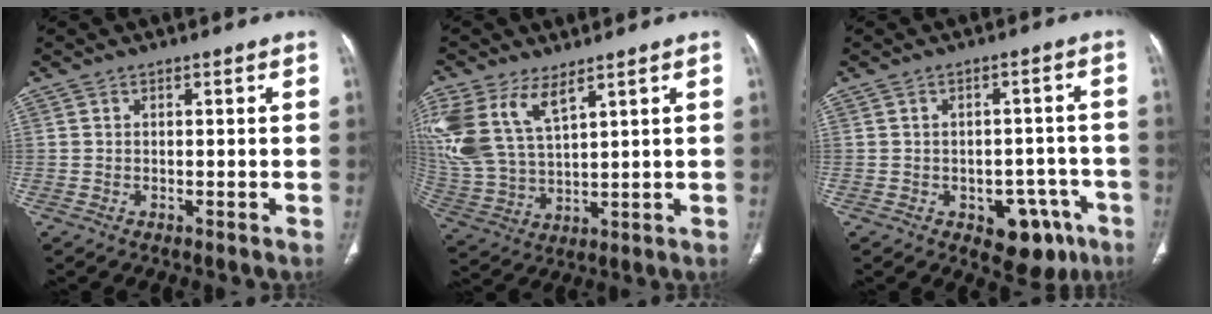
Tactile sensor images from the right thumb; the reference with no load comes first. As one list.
[{"total": 13.9, "force": [7.3, 6.5, 9.8], "torque": [-0.219, -0.017, 0.160]}, {"total": 9.7, "force": [-4.8, 6.0, 5.8], "torque": [-0.034, 0.030, -0.054]}]